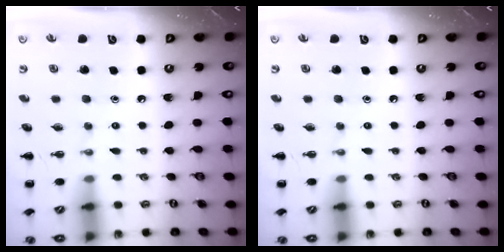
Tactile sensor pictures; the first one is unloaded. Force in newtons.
{"total": 0.0}